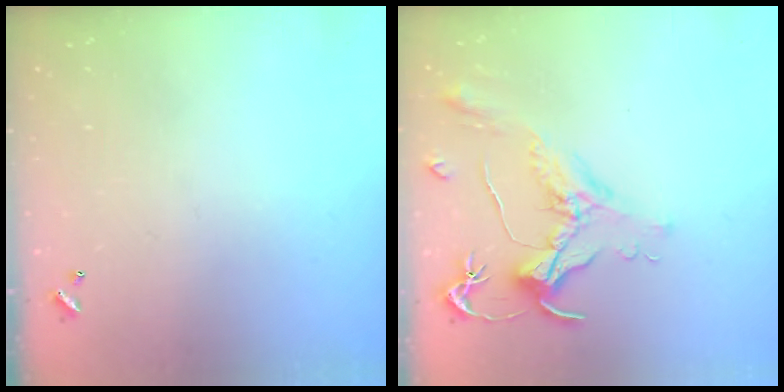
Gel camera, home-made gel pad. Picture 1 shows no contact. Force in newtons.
{"total": 1.6, "press": 1.5, "slide": 0.7}